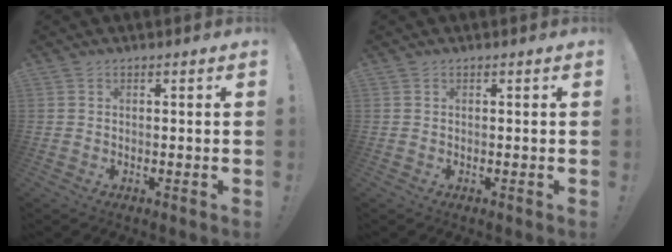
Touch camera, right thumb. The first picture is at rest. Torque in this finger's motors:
{"motor_torque": [-0.04, 0.04, -0.11, 0.11, 0.02]}